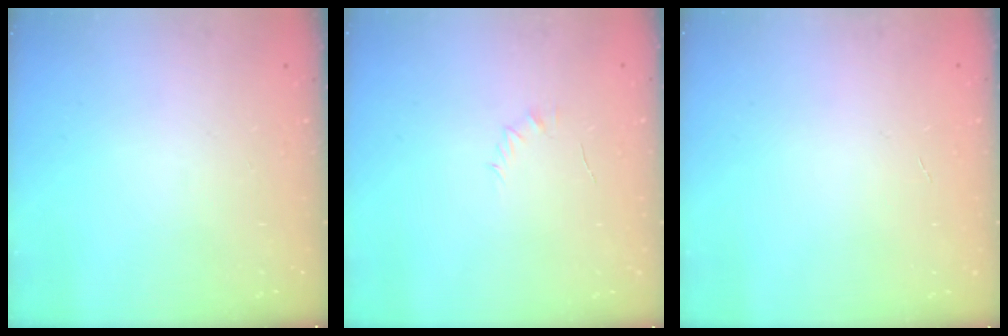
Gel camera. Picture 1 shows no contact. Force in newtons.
{"total": 3.8, "press": 3.6, "slide": 1.1}
{"total": 0.0}